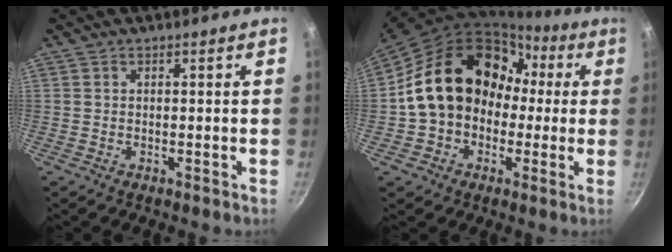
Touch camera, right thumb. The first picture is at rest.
{"total": 19.0, "force": [0.6, 15.3, 11.2], "torque": [-0.158, 0.066, 0.011]}